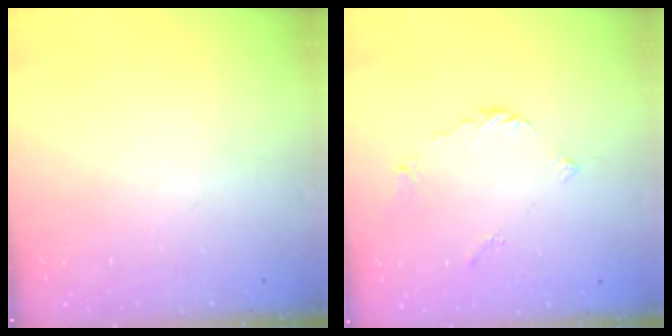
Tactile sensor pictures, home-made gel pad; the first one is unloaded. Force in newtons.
{"total": 3.0, "press": 3.0, "slide": 0.4}